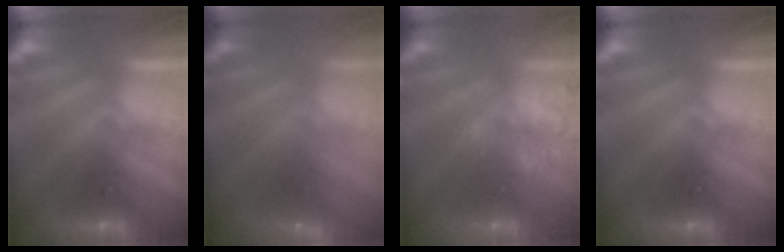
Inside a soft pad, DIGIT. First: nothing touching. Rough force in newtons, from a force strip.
{"total": 2.9}
{"total": 1.7}
{"total": 0.0}